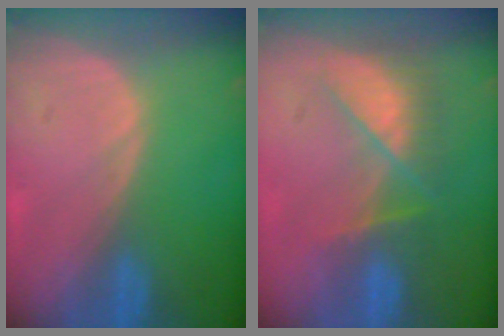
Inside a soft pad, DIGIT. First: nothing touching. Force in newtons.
{"total": 7.8, "press": 7.0, "slide": 3.4}